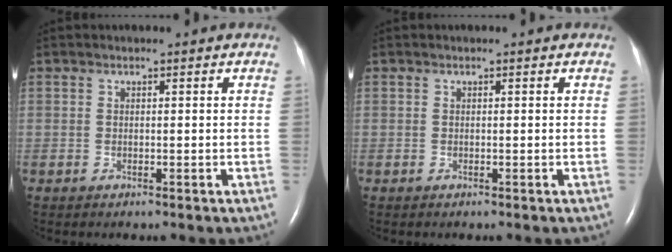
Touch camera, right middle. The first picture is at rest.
{"total": 0.0}